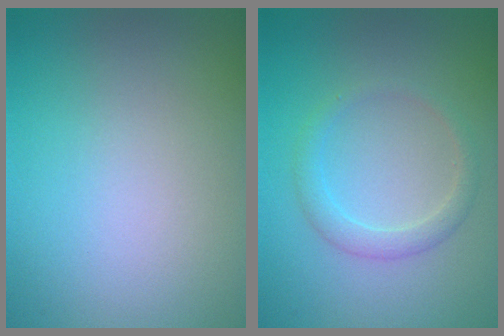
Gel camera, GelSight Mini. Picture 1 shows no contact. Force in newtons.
{"total": 1.9, "press": 1.9, "slide": 0.1}